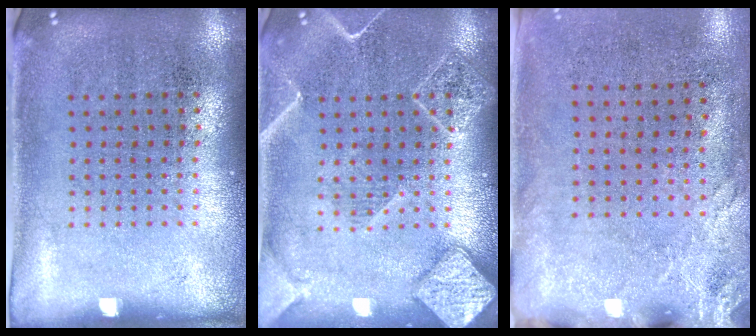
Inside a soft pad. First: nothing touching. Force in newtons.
{"total": 3.5, "press": 3.4, "slide": 0.4}
{"total": 2.6, "press": 2.0, "slide": 1.6}